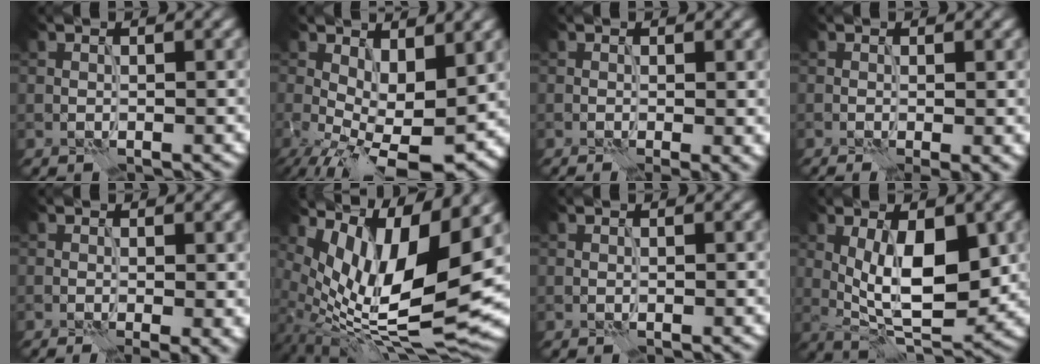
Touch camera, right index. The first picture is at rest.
{"total": 8.6, "force": [-0.9, 4.1, 7.5], "torque": [-0.125, -0.008, -0.012]}
{"total": 1.6, "force": [-0.1, 0.2, 1.6], "torque": [-0.021, -0.004, -0.001]}
{"total": 1.7, "force": [-0.2, 0.2, 1.7], "torque": [-0.024, -0.004, -0.004]}
{"total": 2.5, "force": [-0.4, 0.5, 2.4], "torque": [-0.031, -0.006, -0.006]}
{"total": 11.9, "force": [3.0, 4.2, 10.7], "torque": [-0.212, 0.001, 0.062]}
{"total": 0.0}
{"total": 9.0, "force": [0.5, 3.6, 8.2], "torque": [-0.126, 0.001, 0.007]}